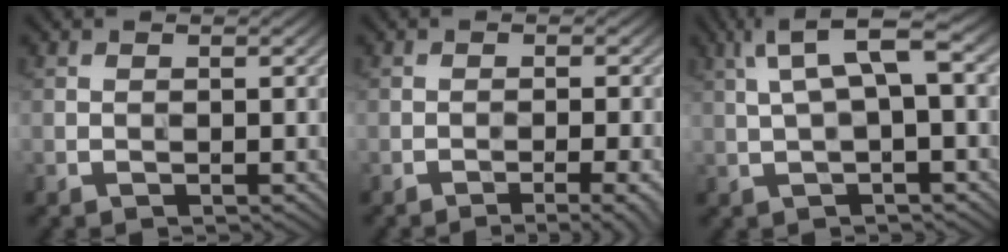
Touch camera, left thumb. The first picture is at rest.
{"total": 3.7, "force": [-2.4, 0.4, 2.9], "torque": [-0.047, 0.011, -0.035]}
{"total": 7.4, "force": [2.6, 1.9, 6.7], "torque": [-0.138, 0.025, 0.048]}